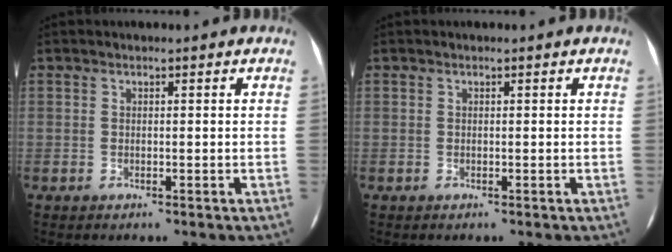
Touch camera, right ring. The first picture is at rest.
{"total": 0.0}